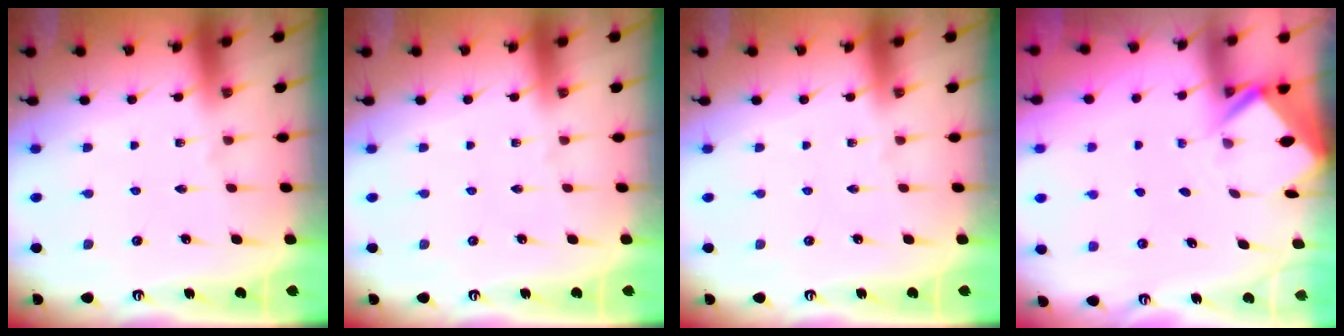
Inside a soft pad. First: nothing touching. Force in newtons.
{"total": 0.0}
{"total": 0.0}
{"total": 2.4, "press": 2.4, "slide": 0.1}